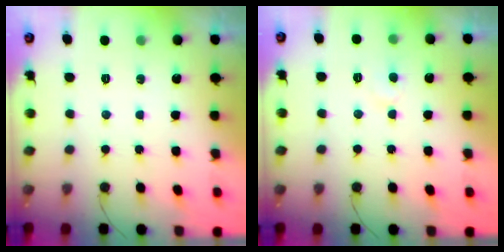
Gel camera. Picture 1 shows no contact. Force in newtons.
{"total": 5.5, "press": 5.4, "slide": 0.4}